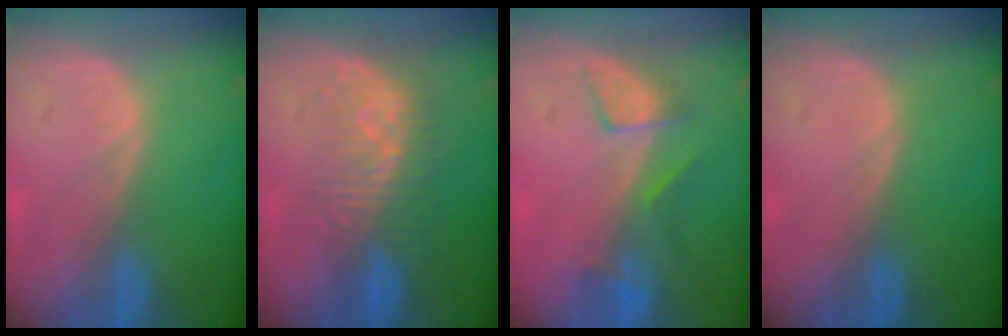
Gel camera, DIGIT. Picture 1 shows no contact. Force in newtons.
{"total": 8.2, "press": 7.4, "slide": 3.5}
{"total": 4.7, "press": 4.6, "slide": 1.2}
{"total": 0.0}